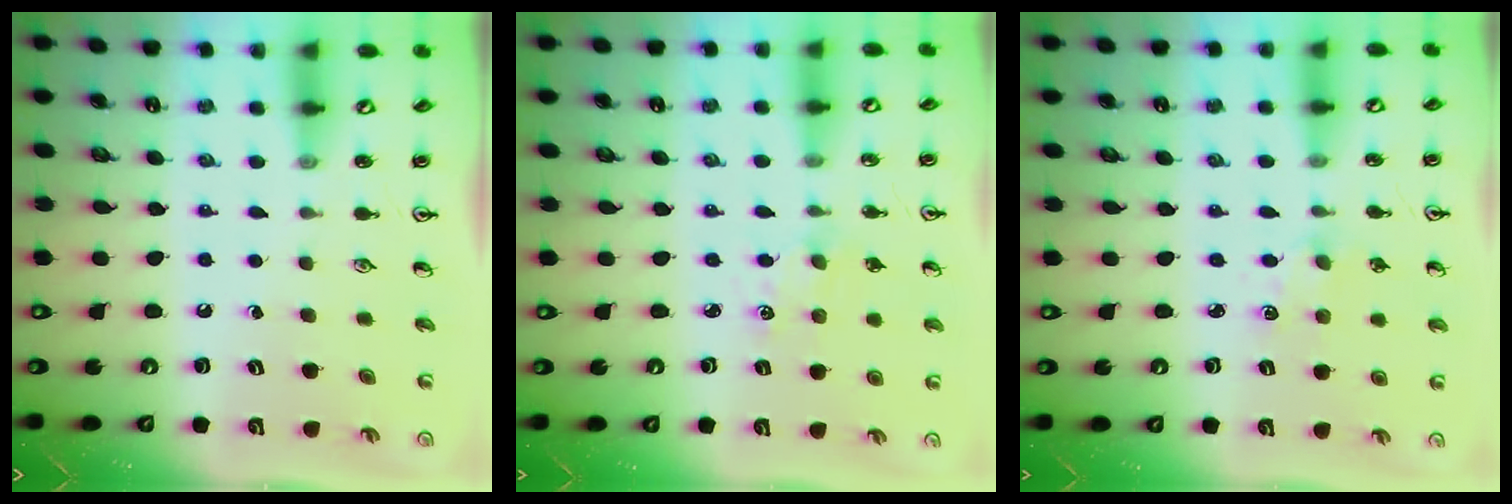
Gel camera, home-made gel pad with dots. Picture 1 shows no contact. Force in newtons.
{"total": 1.4, "press": 1.3, "slide": 0.3}
{"total": 1.2, "press": 1.2, "slide": 0.2}